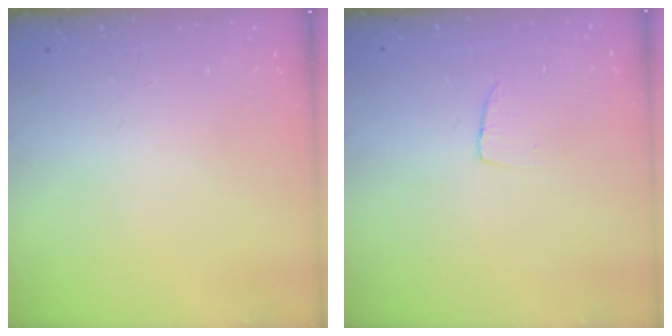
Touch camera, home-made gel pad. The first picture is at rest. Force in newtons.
{"total": 2.9, "press": 2.9, "slide": 0.1}